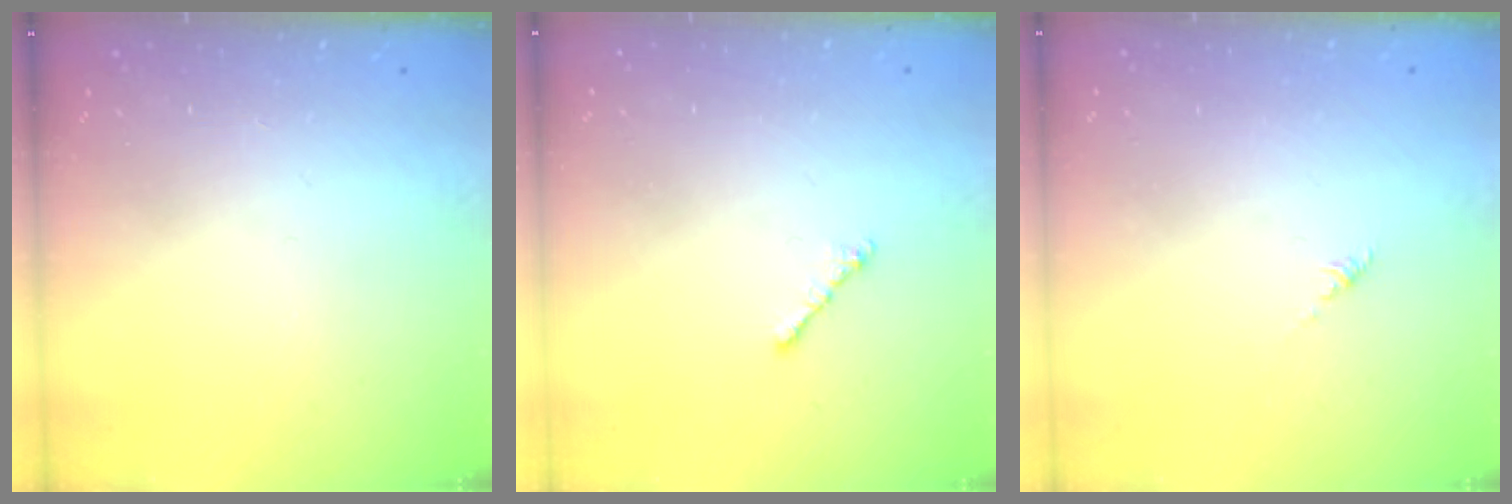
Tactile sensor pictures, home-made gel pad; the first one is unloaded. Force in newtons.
{"total": 1.8, "press": 1.7, "slide": 0.6}
{"total": 0.0}